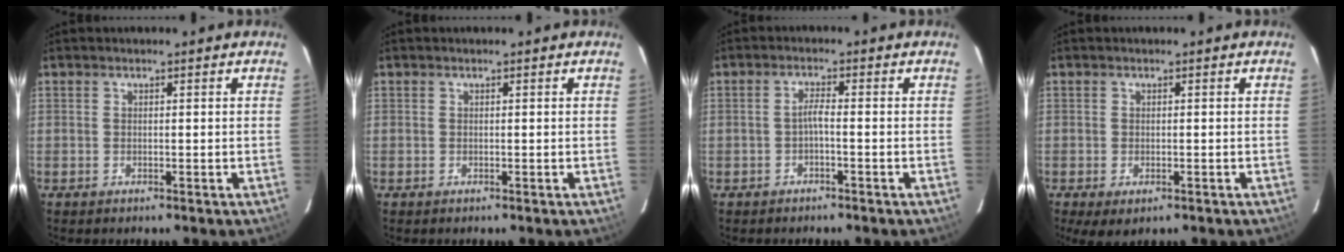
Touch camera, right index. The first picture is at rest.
{"total": 0.0}
{"total": 1.8, "force": [-1.0, 0.0, 1.5], "torque": [-0.030, 0.005, -0.018]}
{"total": 3.6, "force": [-1.7, 1.9, 2.6], "torque": [-0.047, -0.018, -0.022]}